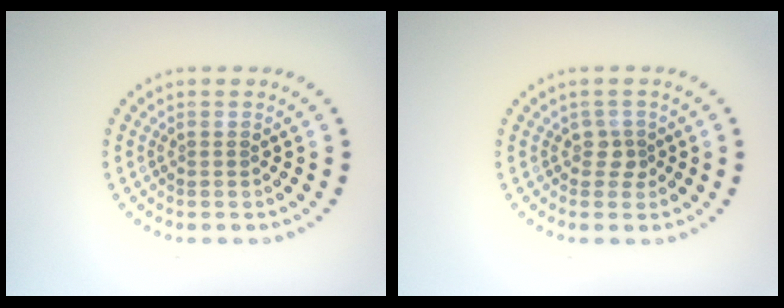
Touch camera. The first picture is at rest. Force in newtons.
{"total": 1.3, "press": 1.0, "slide": 0.8}